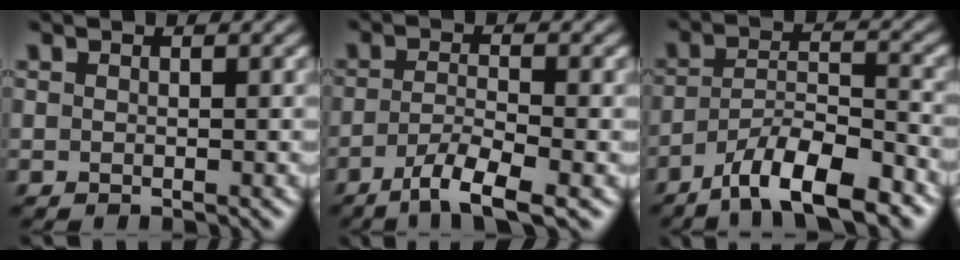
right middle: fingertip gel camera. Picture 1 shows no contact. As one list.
[{"total": 4.4, "force": [-2.7, 0.9, 3.4], "torque": [-0.062, -0.004, -0.055]}, {"total": 9.2, "force": [-6.7, 2.5, 5.8], "torque": [-0.089, 0.008, -0.116]}]